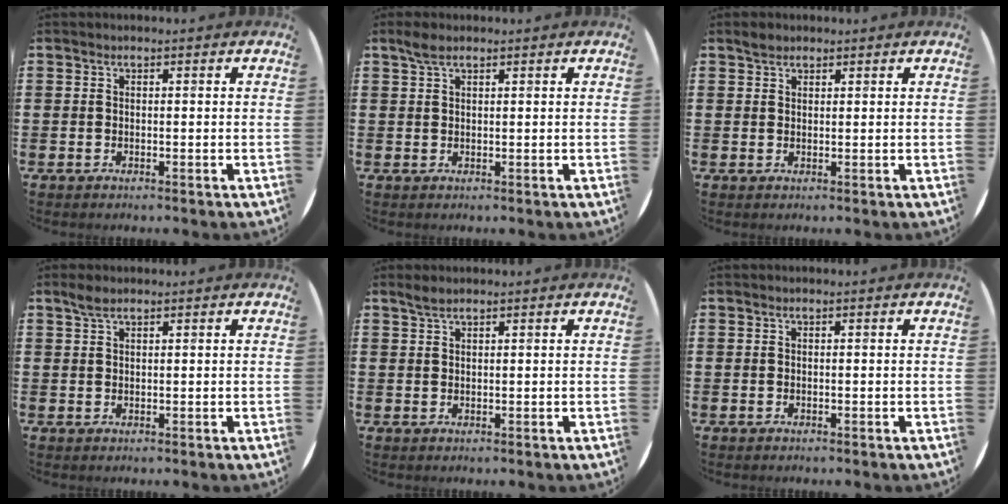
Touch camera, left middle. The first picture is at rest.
{"total": 1.9, "force": [1.4, 0.7, 1.1], "torque": [-0.024, 0.005, 0.025]}
{"total": 1.3, "force": [1.1, 0.5, 0.1], "torque": [0.004, 0.000, 0.021]}
{"total": 1.7, "force": [1.3, 0.5, 0.9], "torque": [-0.019, 0.005, 0.023]}
{"total": 1.5, "force": [1.3, 0.3, 0.6], "torque": [-0.014, 0.002, 0.025]}
{"total": 0.0}